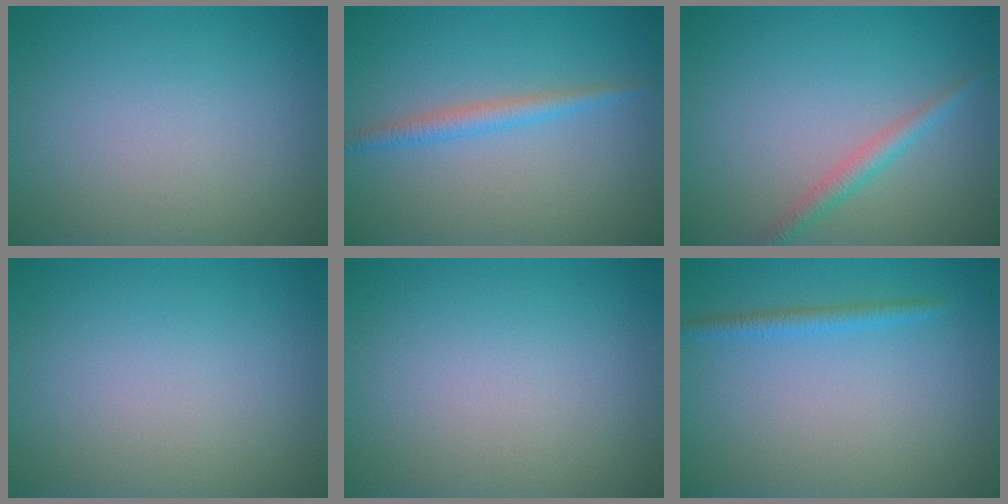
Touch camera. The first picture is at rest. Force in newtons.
{"total": 1.9, "press": 1.9, "slide": 0.1}
{"total": 1.8, "press": 1.8, "slide": 0.0}
{"total": 0.0}
{"total": 0.0}
{"total": 1.5, "press": 1.5, "slide": 0.1}